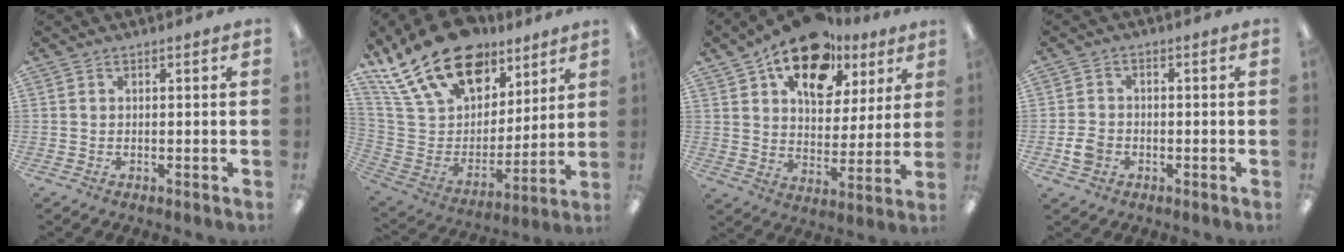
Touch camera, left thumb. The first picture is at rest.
{"total": 22.5, "force": [15.2, 12.9, 10.5], "torque": [-0.198, -0.083, 0.283]}
{"total": 16.9, "force": [11.2, 9.7, 8.0], "torque": [-0.125, -0.059, 0.198]}
{"total": 4.1, "force": [-1.7, 3.3, 1.8], "torque": [-0.034, 0.007, -0.029]}